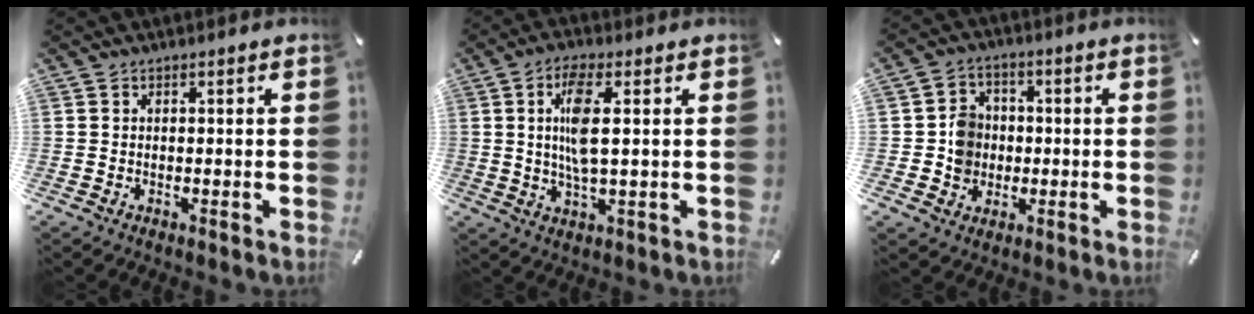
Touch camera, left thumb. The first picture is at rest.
{"total": 8.5, "force": [1.6, 2.4, 8.1], "torque": [-0.185, -0.006, 0.017]}
{"total": 7.1, "force": [-0.8, 6.7, 2.3], "torque": [-0.034, 0.015, -0.010]}